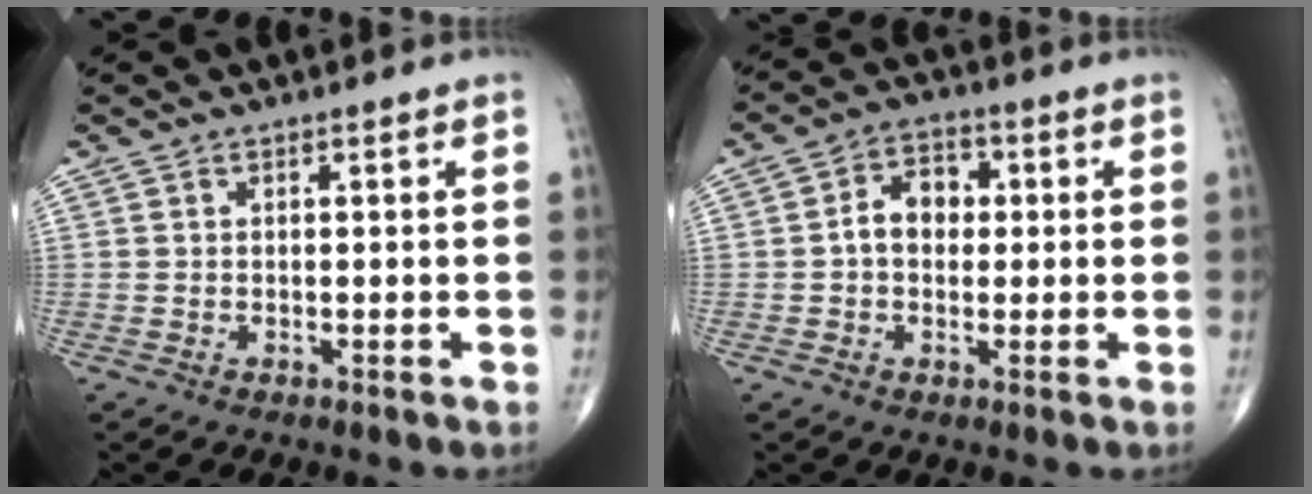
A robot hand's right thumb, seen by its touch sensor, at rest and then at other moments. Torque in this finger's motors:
{"motor_torque": [-0.38, 0.15, 0.88, 0.23, 0.05]}